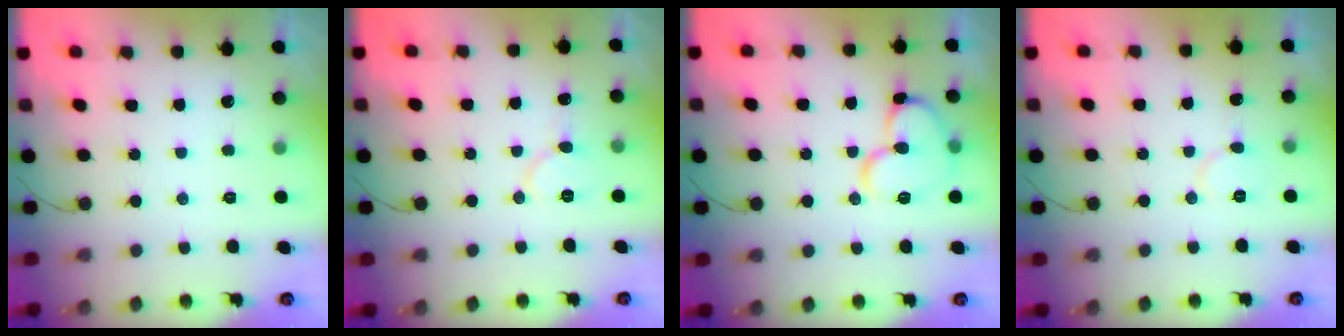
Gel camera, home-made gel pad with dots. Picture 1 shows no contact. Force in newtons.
{"total": 5.8, "press": 5.8, "slide": 0.2}
{"total": 12.9, "press": 12.8, "slide": 1.8}
{"total": 3.8, "press": 3.8, "slide": 0.5}